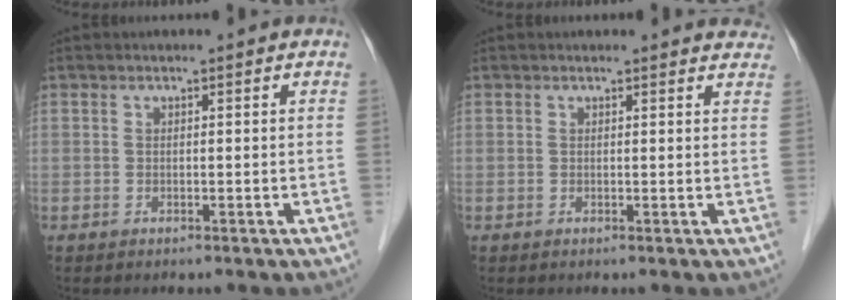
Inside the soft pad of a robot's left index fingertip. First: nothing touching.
{"total": 5.1, "force": [4.9, 1.6, 0.6], "torque": [0.011, -0.003, 0.029]}